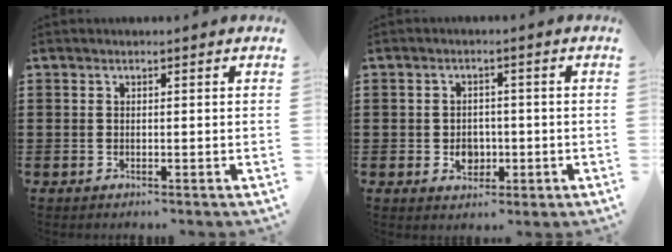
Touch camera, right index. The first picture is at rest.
{"total": 3.3, "force": [-0.7, 2.7, 1.7], "torque": [-0.031, 0.002, -0.017]}